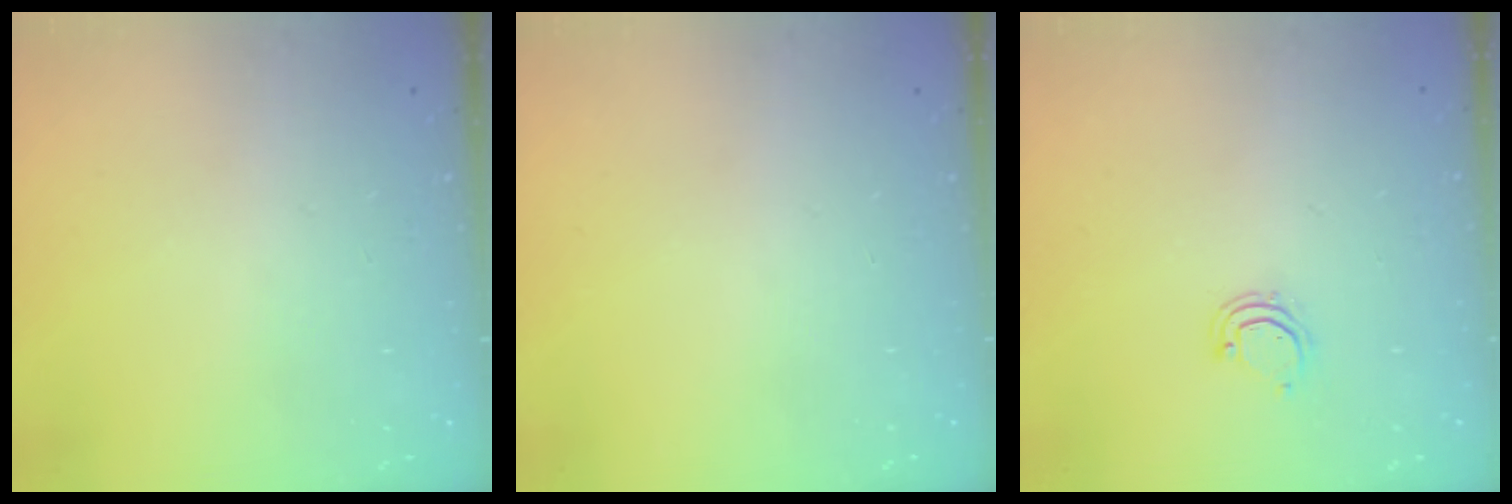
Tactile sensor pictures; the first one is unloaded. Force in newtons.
{"total": 0.0}
{"total": 4.3, "press": 4.3, "slide": 0.5}